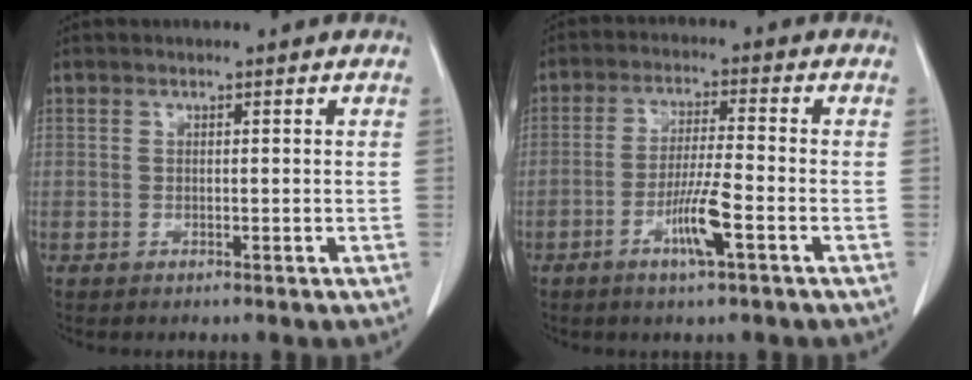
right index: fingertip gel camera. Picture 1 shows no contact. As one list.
[{"total": 6.5, "force": [-2.8, 0.1, 5.9], "torque": [-0.113, -0.007, -0.051]}]